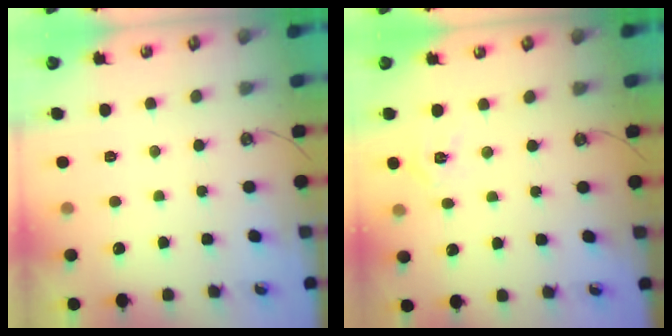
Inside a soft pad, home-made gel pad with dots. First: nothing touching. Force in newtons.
{"total": 5.9, "press": 5.9, "slide": 0.5}